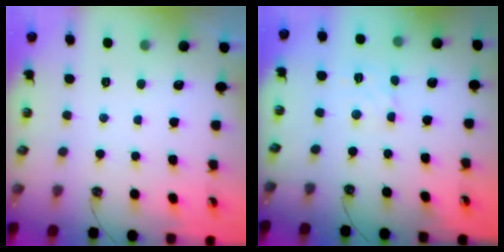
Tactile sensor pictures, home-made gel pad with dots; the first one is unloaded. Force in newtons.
{"total": 2.9, "press": 2.8, "slide": 0.5}